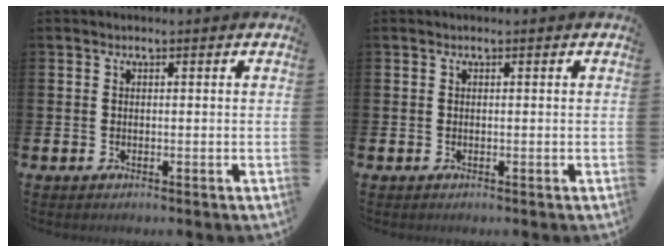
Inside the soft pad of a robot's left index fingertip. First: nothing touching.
{"total": 0.0}